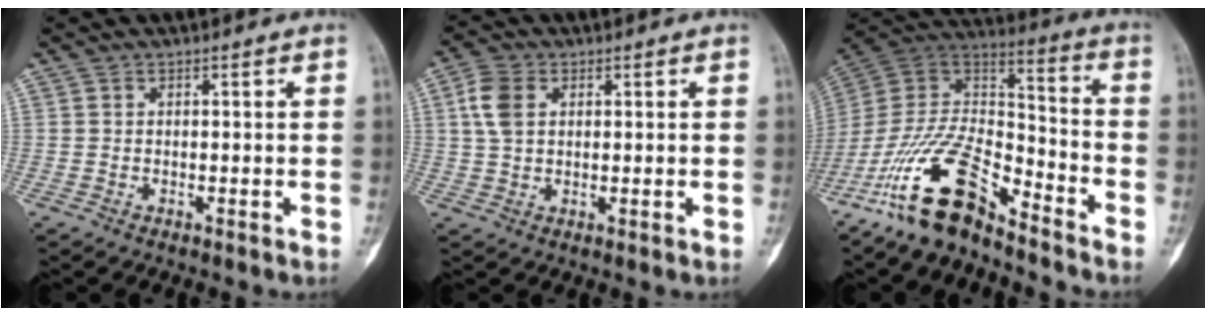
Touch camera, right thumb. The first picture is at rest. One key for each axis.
{"total": 5.8, "fx": 1.6, "fy": 3.9, "fz": 4.1, "tx": -0.085, "ty": 0.007, "tz": 0.030}
{"total": 17.1, "fx": -12.3, "fy": 6.2, "fz": 10.1, "tx": -0.176, "ty": 0.089, "tz": -0.237}